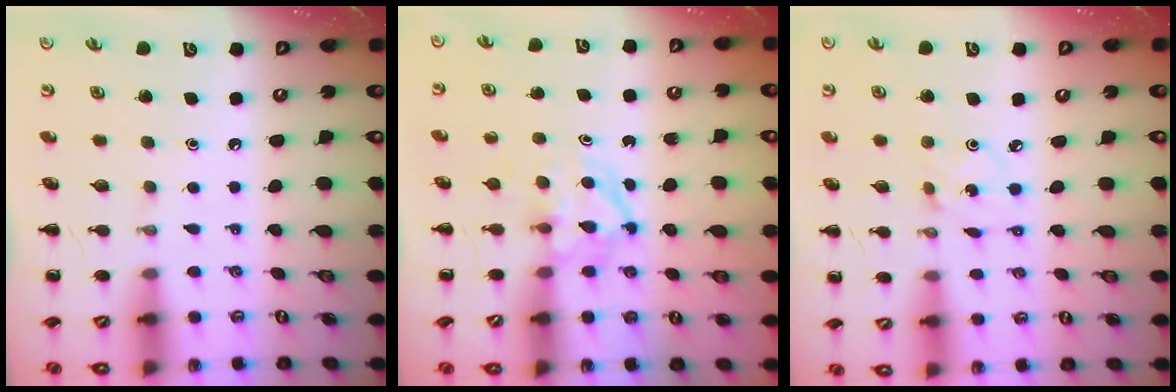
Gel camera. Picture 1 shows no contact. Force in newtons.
{"total": 4.8, "press": 4.7, "slide": 0.8}
{"total": 0.8, "press": 0.8, "slide": 0.2}